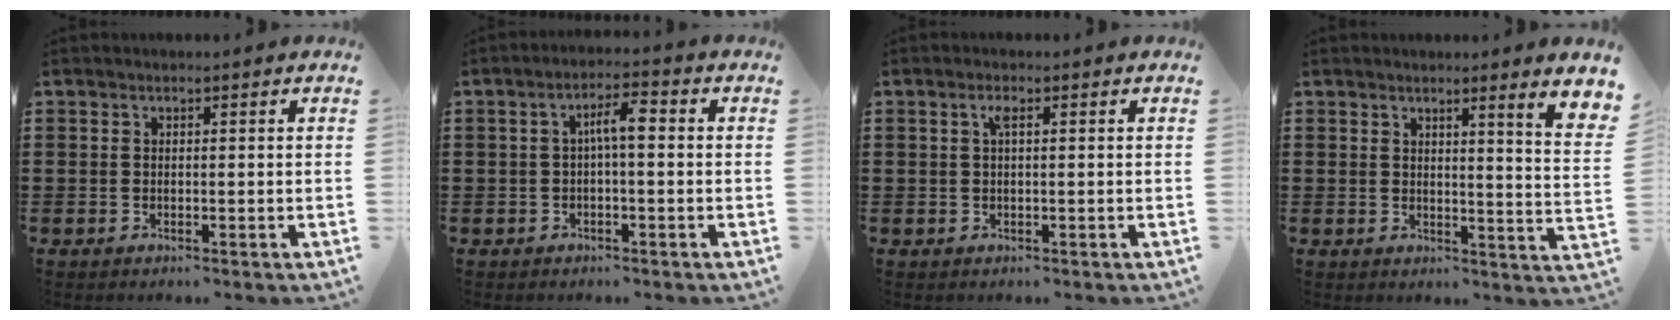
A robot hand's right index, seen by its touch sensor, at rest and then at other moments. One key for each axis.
{"total": 4.0, "fx": -0.1, "fy": 0.9, "fz": 3.9, "tx": -0.075, "ty": 0.013, "tz": -0.005}
{"total": 1.4, "fx": 0.4, "fy": 0.3, "fz": 1.3, "tx": -0.027, "ty": 0.005, "tz": 0.005}
{"total": 3.1, "fx": 1.8, "fy": -0.6, "fz": 2.4, "tx": -0.040, "ty": -0.025, "tz": 0.022}